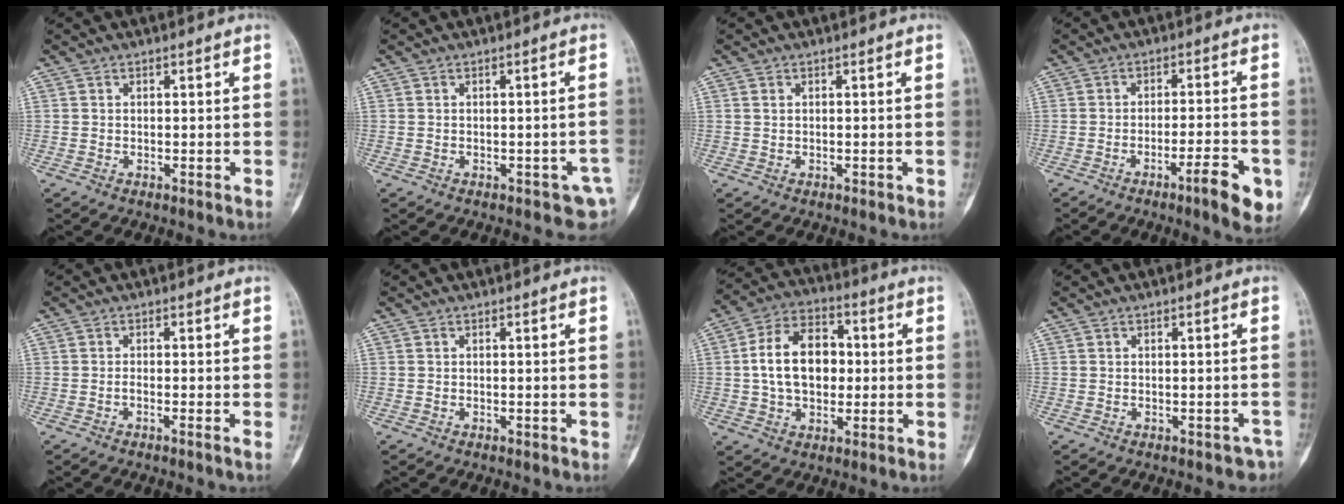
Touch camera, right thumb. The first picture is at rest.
{"total": 4.7, "force": [-1.4, 2.7, 3.6], "torque": [-0.023, 0.017, -0.011]}
{"total": 0.8, "force": [0.2, 0.6, 0.5], "torque": [-0.006, 0.000, 0.004]}
{"total": 8.3, "force": [-4.1, 1.6, 7.1], "torque": [-0.092, 0.018, -0.057]}
{"total": 1.1, "force": [-0.7, -0.1, 0.8], "torque": [-0.018, 0.000, -0.014]}
{"total": 0.0}
{"total": 13.8, "force": [0.4, 9.4, 10.1], "torque": [-0.148, 0.023, 0.002]}
{"total": 2.5, "force": [-1.7, 1.7, 0.8], "torque": [0.000, 0.030, -0.015]}